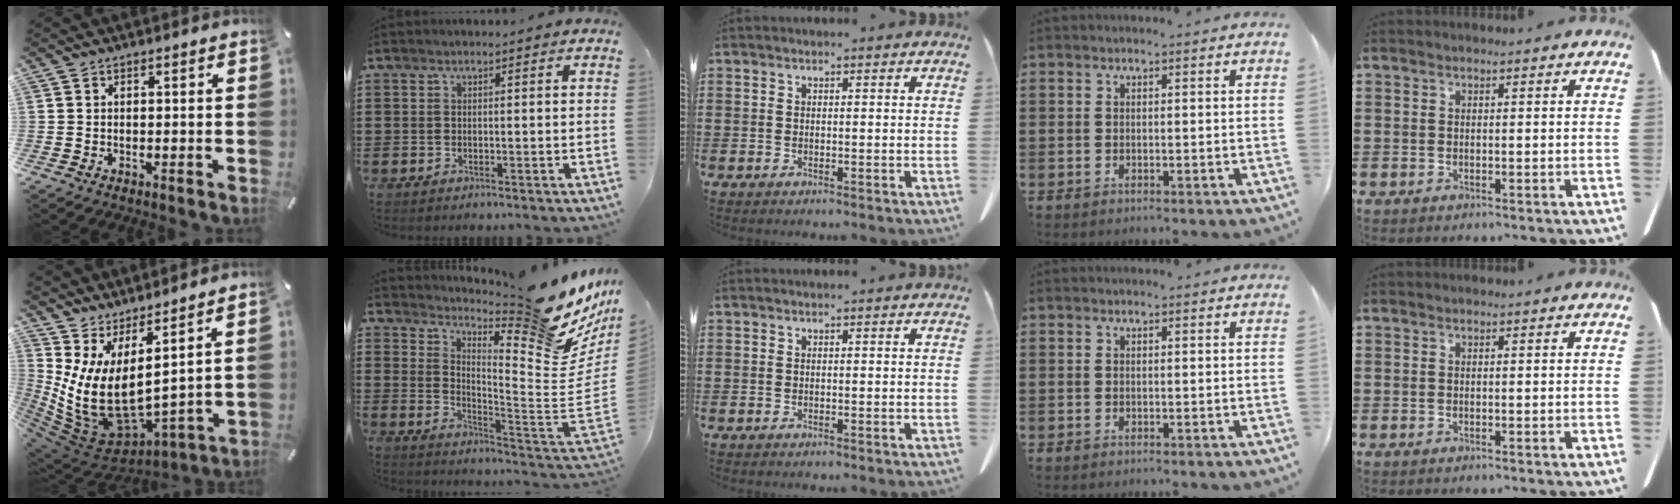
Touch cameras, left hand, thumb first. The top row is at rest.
{"thumb": {"total": 10.3, "force": [1.7, 5.5, 8.5], "torque": [-0.204, -0.061, 0.035]}, "index": {"total": 13.7, "force": [11.4, 1.1, 7.4], "torque": [-0.105, -0.113, 0.183]}}